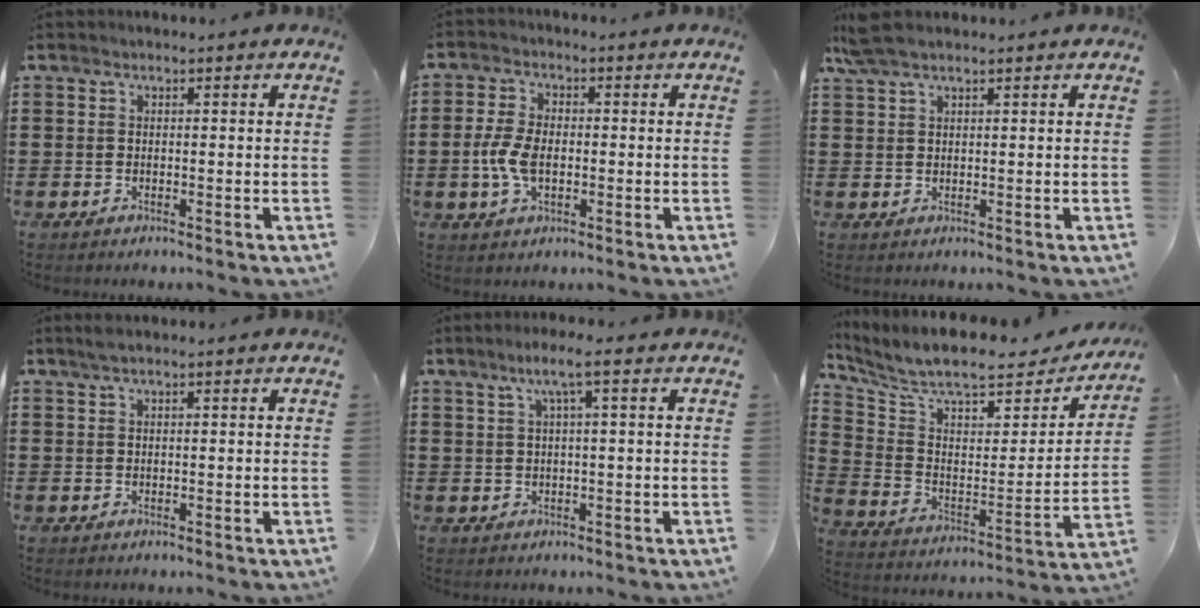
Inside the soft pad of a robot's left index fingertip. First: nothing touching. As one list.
[{"total": 5.6, "force": [-0.7, 3.1, 4.6], "torque": [-0.111, -0.002, -0.020]}, {"total": 3.8, "force": [2.7, 0.8, 2.6], "torque": [-0.057, 0.004, 0.052]}, {"total": 1.2, "force": [0.6, 0.0, 1.0], "torque": [-0.020, 0.001, 0.010]}, {"total": 3.3, "force": [1.0, -0.2, 3.1], "torque": [-0.062, 0.002, 0.014]}, {"total": 9.0, "force": [7.4, 1.8, 4.8], "torque": [-0.126, -0.050, 0.126]}]